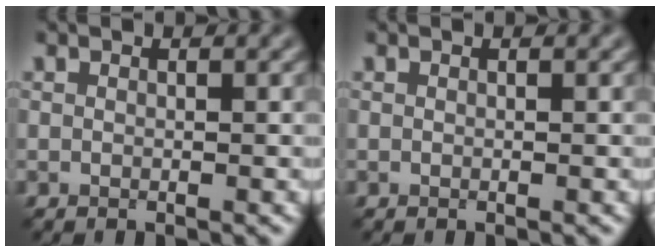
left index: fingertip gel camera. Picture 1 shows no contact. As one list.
[{"total": 0.0}]